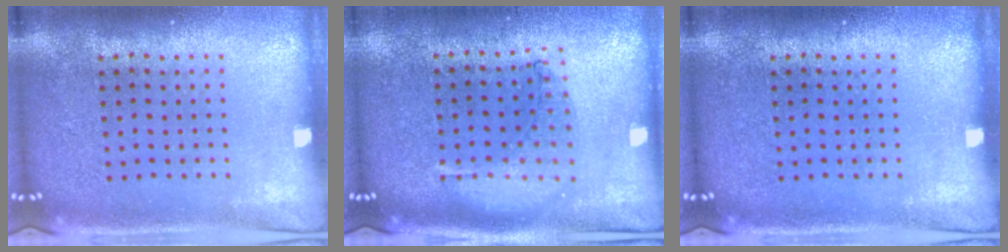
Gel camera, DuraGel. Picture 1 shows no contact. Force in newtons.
{"total": 1.0, "press": 0.9, "slide": 0.3}
{"total": 0.0}